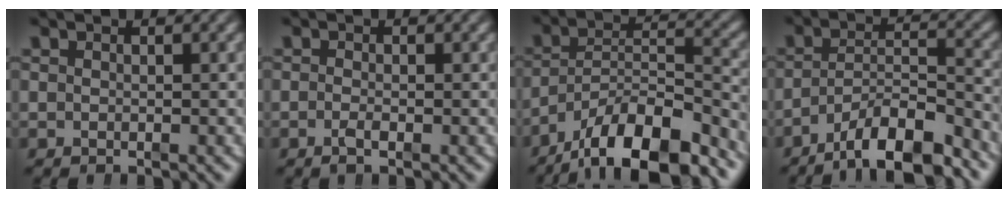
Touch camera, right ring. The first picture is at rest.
{"total": 1.1, "force": [-0.7, 0.3, 0.8], "torque": [-0.015, -0.002, -0.014]}
{"total": 11.3, "force": [-7.3, 5.8, 6.4], "torque": [-0.088, -0.019, -0.110]}
{"total": 7.9, "force": [-5.4, 3.3, 4.7], "torque": [-0.062, -0.014, -0.083]}